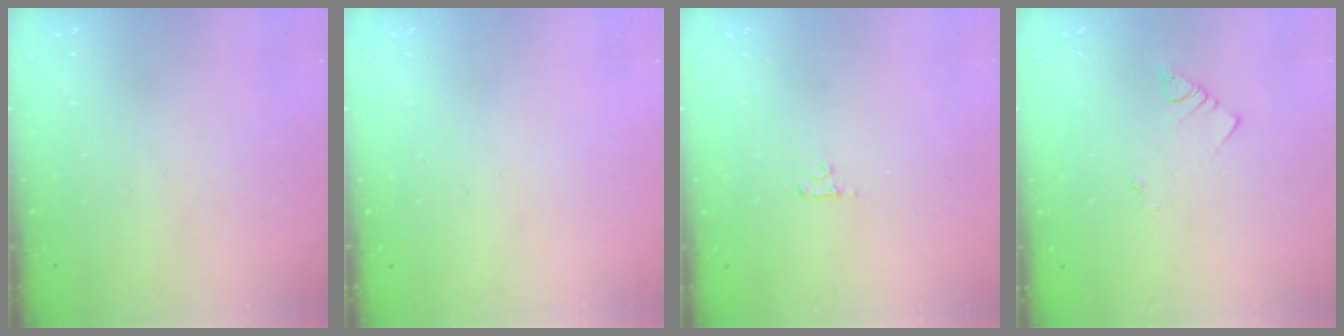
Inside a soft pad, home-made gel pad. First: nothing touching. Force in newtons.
{"total": 0.0}
{"total": 2.5, "press": 2.4, "slide": 0.3}
{"total": 2.1, "press": 2.1, "slide": 0.4}